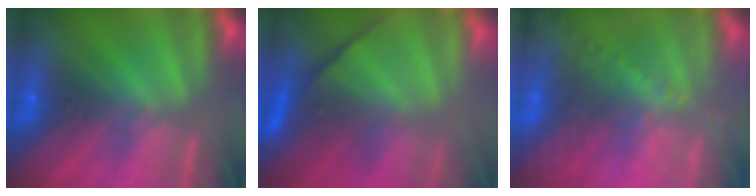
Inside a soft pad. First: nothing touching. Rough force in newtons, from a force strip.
{"total": 8.9}
{"total": 6.9}